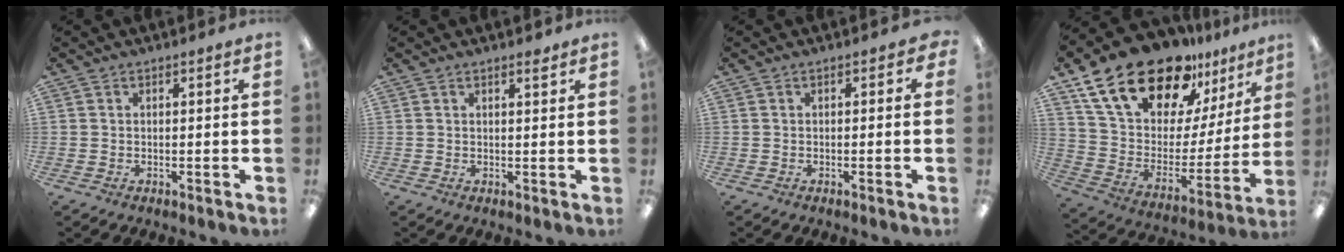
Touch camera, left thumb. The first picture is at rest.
{"total": 1.4, "force": [1.3, 0.2, 0.4], "torque": [-0.001, -0.004, 0.022]}
{"total": 1.1, "force": [-0.7, 0.9, 0.2], "torque": [-0.003, 0.005, -0.014]}
{"total": 23.1, "force": [17.3, 10.8, 10.9], "torque": [-0.198, -0.111, 0.312]}